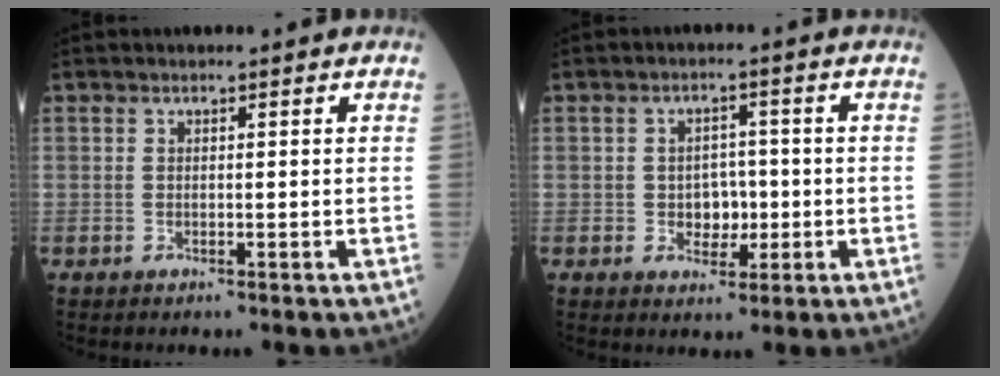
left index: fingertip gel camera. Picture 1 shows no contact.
{"total": 4.0, "force": [-0.7, 2.9, 2.6], "torque": [-0.036, 0.008, -0.007]}